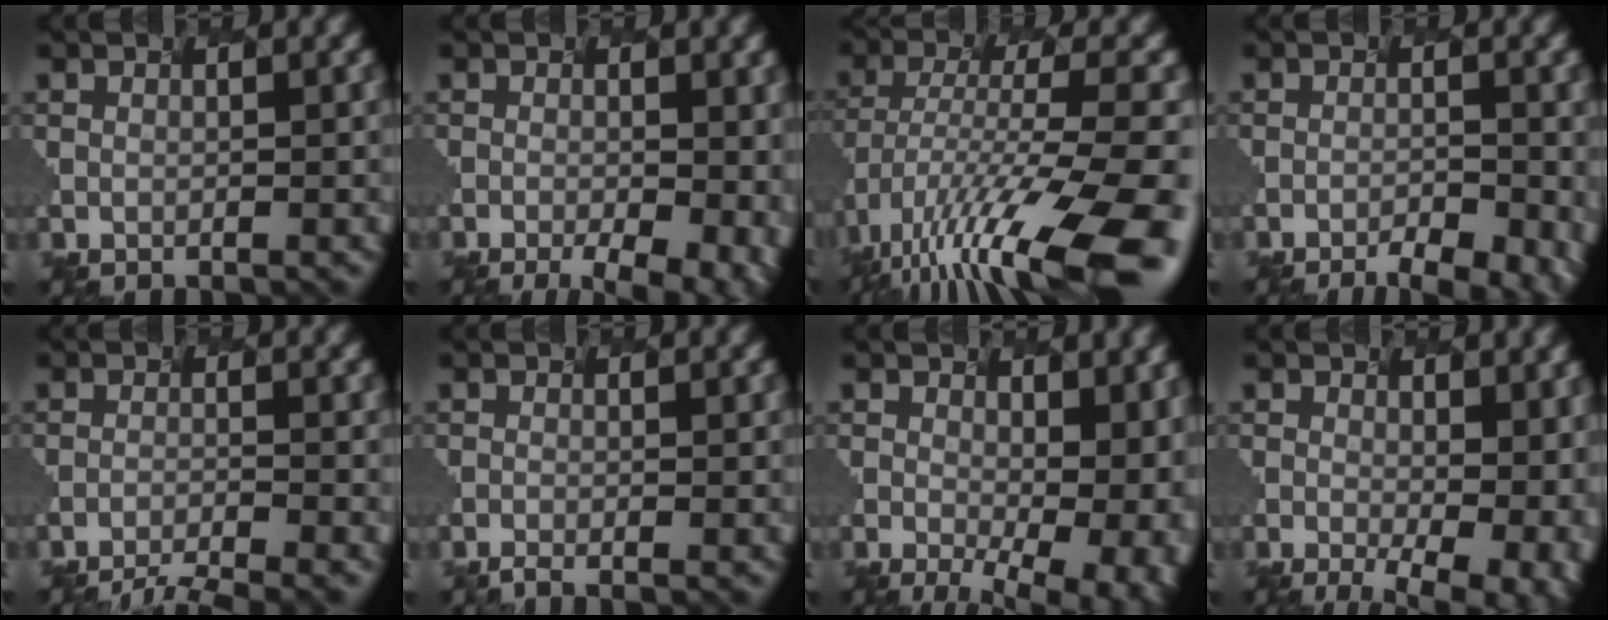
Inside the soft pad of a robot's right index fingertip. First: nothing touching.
{"total": 6.4, "force": [-2.9, 1.9, 5.4], "torque": [-0.053, -0.020, -0.005]}
{"total": 13.3, "force": [-8.8, 2.5, 9.7], "torque": [-0.223, -0.009, -0.111]}
{"total": 6.5, "force": [-5.0, 1.3, 4.0], "torque": [-0.064, -0.014, -0.030]}
{"total": 5.8, "force": [-5.7, -0.3, 1.3], "torque": [-0.041, -0.010, -0.062]}
{"total": 1.9, "force": [-1.8, -0.2, 0.7], "torque": [-0.007, 0.002, -0.011]}
{"total": 8.3, "force": [-0.4, 4.2, 7.1], "torque": [-0.089, -0.029, 0.040]}
{"total": 6.7, "force": [-1.6, 2.6, 6.0], "torque": [-0.063, -0.025, 0.021]}